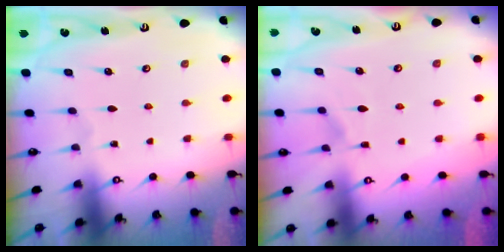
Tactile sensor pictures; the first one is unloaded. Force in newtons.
{"total": 1.7, "press": 1.1, "slide": 1.2}